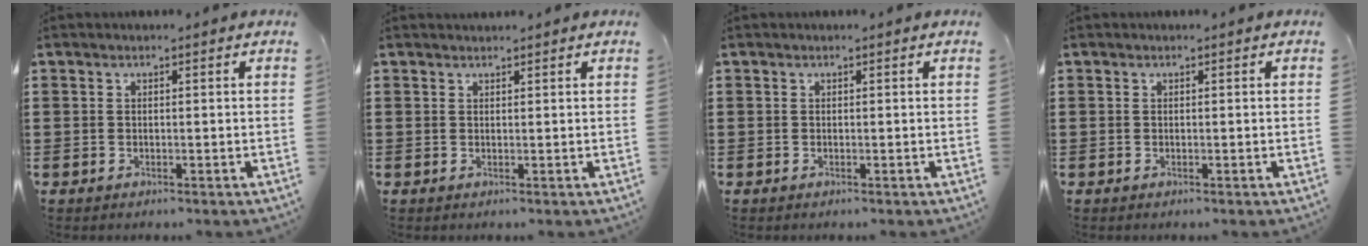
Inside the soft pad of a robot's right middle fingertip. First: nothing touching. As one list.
[{"total": 0.7, "force": [0.7, 0.1, -0.1], "torque": [-0.001, 0.000, 0.014]}, {"total": 0.0}, {"total": 0.0}]